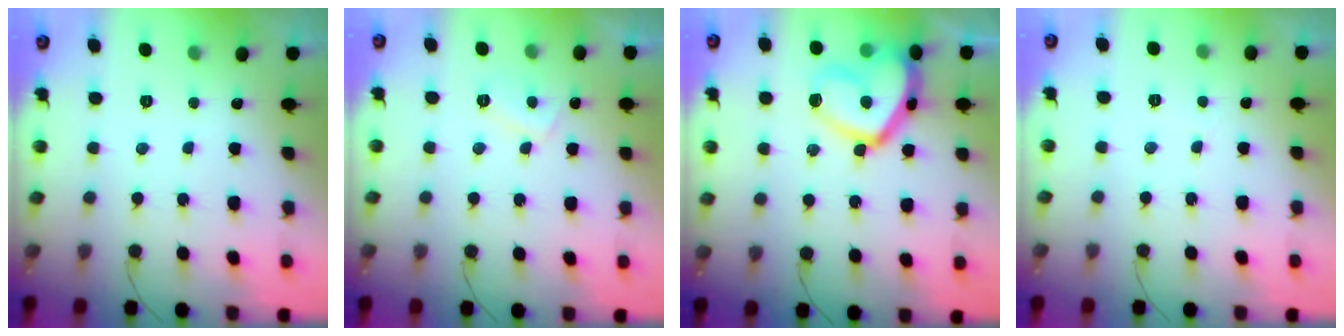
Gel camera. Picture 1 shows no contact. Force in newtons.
{"total": 3.1, "press": 3.0, "slide": 0.8}
{"total": 16.9, "press": 16.8, "slide": 1.5}
{"total": 2.7, "press": 2.7, "slide": 0.2}